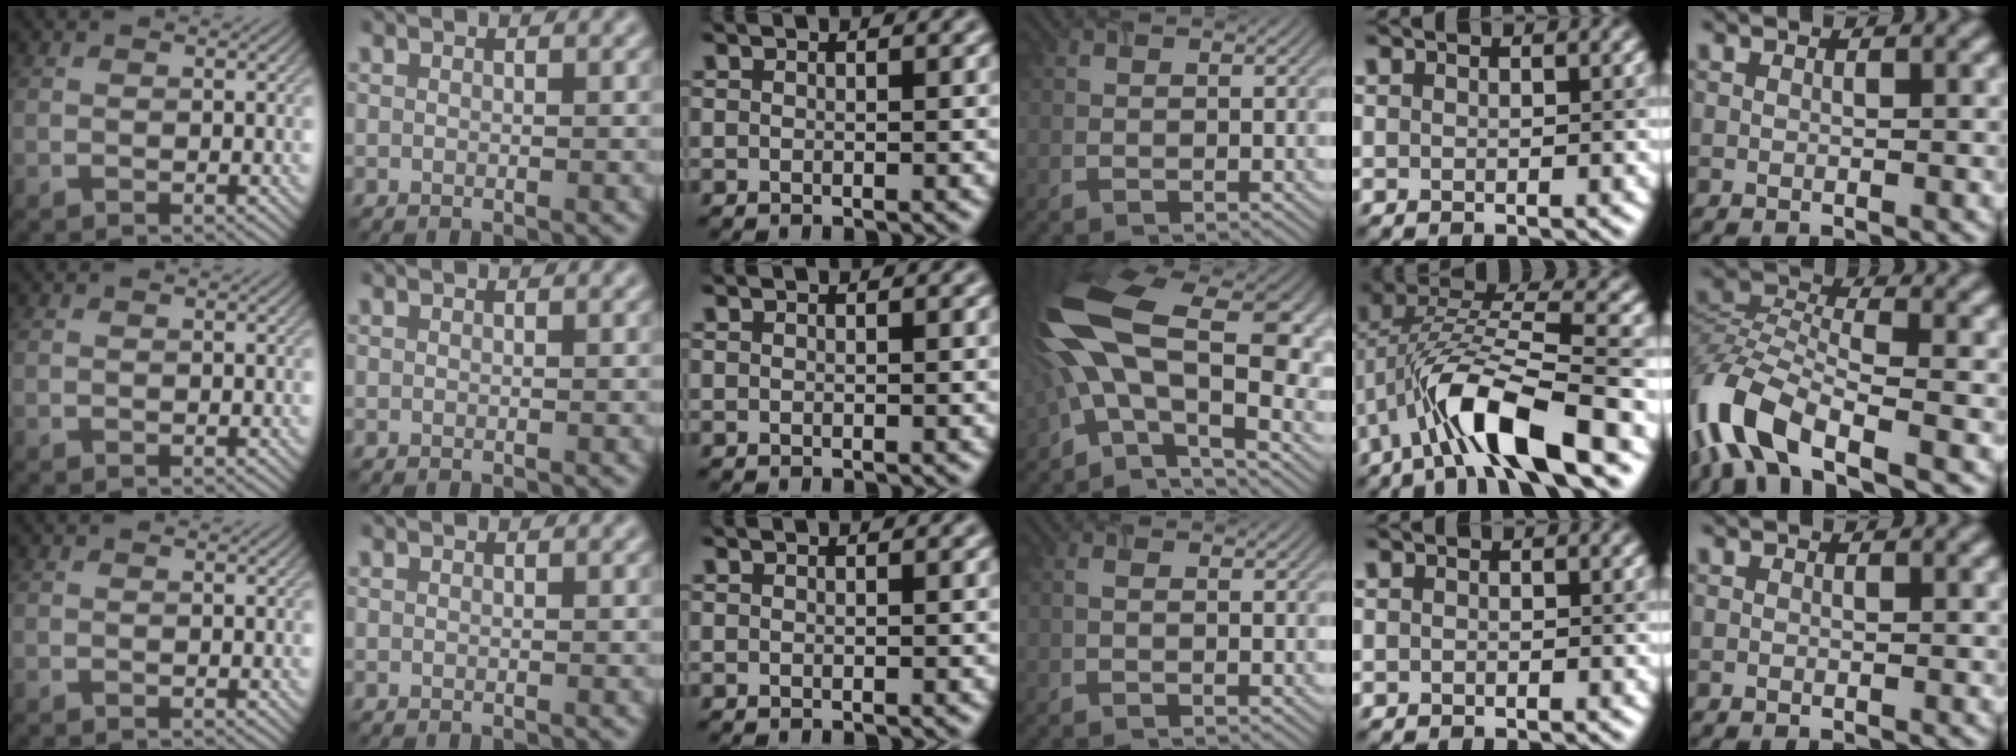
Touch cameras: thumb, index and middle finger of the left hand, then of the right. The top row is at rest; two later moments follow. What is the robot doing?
{"motion": "lift_and_place", "object": "timer"}